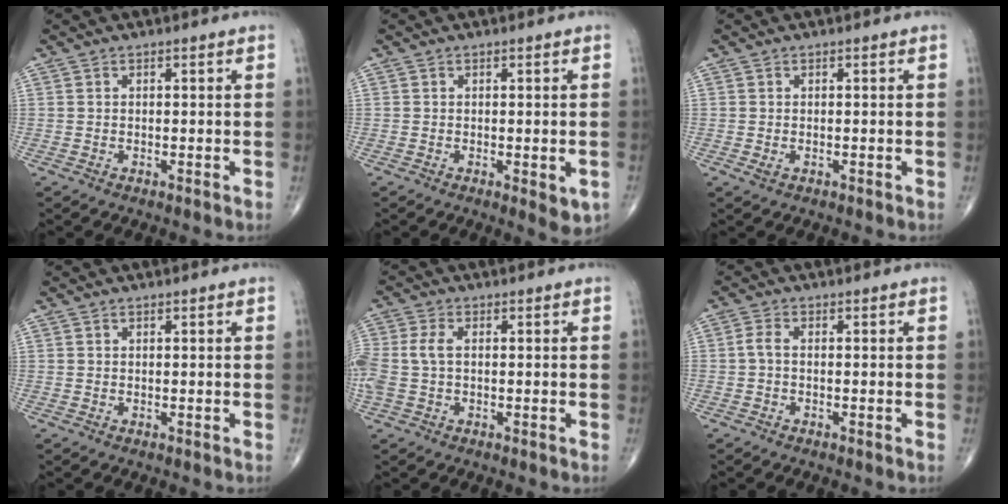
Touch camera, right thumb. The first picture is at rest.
{"total": 3.8, "force": [-1.1, 1.5, 3.4], "torque": [-0.032, -0.008, -0.011]}
{"total": 0.9, "force": [-0.2, 0.5, 0.7], "torque": [-0.015, -0.002, -0.003]}
{"total": 0.0}
{"total": 5.7, "force": [0.0, 3.4, 4.5], "torque": [-0.131, 0.013, -0.001]}
{"total": 1.9, "force": [-0.3, 1.0, 1.6], "torque": [-0.035, 0.001, -0.010]}